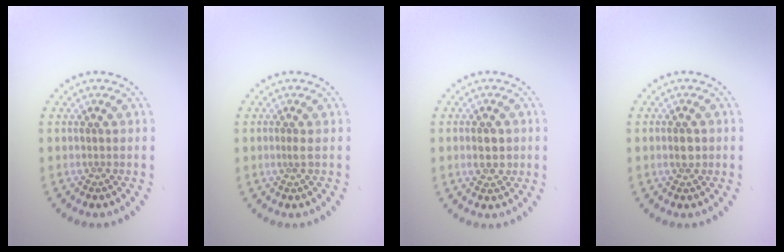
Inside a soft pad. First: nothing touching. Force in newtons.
{"total": 0.9, "press": 0.6, "slide": 0.7}
{"total": 2.2, "press": 2.2, "slide": 0.1}
{"total": 1.5, "press": 1.4, "slide": 0.2}